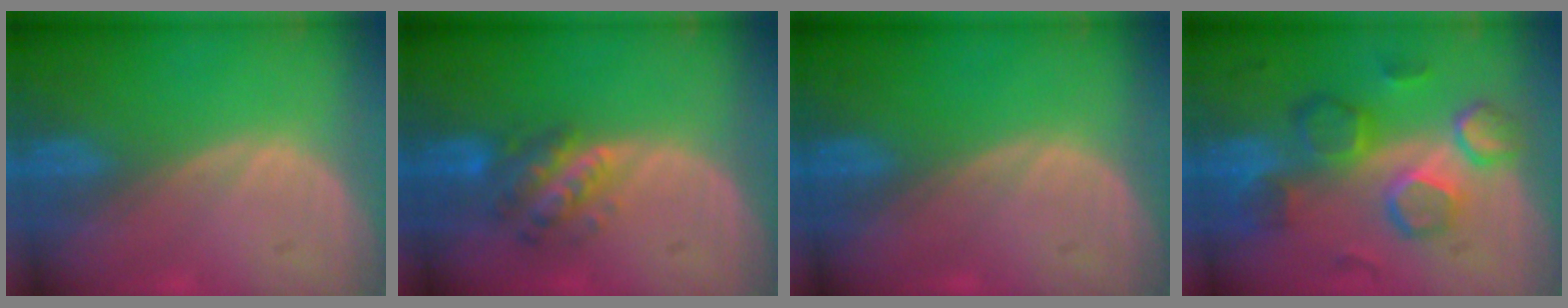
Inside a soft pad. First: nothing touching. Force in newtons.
{"total": 5.7, "press": 5.4, "slide": 1.7}
{"total": 0.0}
{"total": 10.3, "press": 9.1, "slide": 4.9}